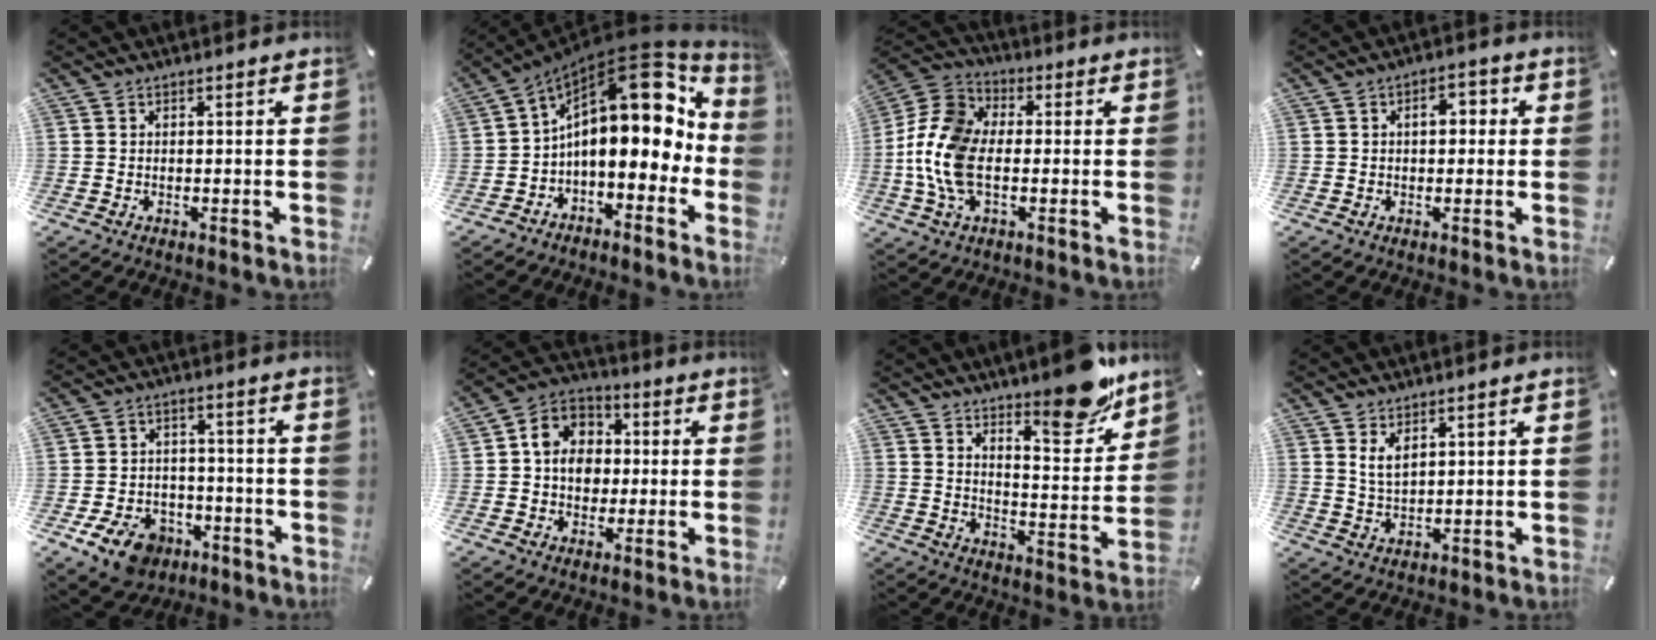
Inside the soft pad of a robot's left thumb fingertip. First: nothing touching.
{"total": 21.4, "force": [4.6, 12.2, 16.9], "torque": [-0.247, -0.046, 0.078]}
{"total": 13.4, "force": [-2.3, 8.3, 10.2], "torque": [-0.226, 0.006, -0.040]}
{"total": 4.5, "force": [0.5, 2.8, 3.5], "torque": [-0.038, 0.001, -0.003]}
{"total": 10.0, "force": [-5.8, 6.6, 4.8], "torque": [-0.094, 0.039, -0.101]}
{"total": 10.1, "force": [-0.3, 9.2, 4.2], "torque": [-0.091, 0.015, -0.007]}
{"total": 14.4, "force": [12.2, 4.0, 6.4], "torque": [-0.062, -0.107, 0.208]}
{"total": 4.0, "force": [2.7, 1.7, 2.5], "torque": [-0.054, -0.005, 0.048]}